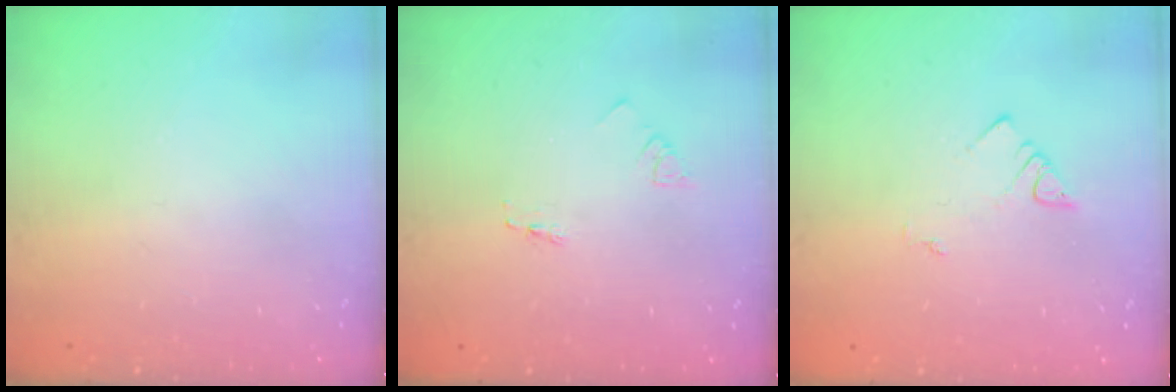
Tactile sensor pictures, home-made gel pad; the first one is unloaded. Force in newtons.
{"total": 1.8, "press": 1.8, "slide": 0.2}
{"total": 2.1, "press": 2.1, "slide": 0.4}